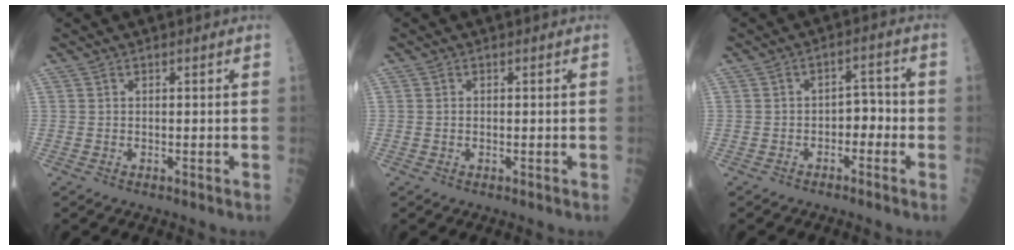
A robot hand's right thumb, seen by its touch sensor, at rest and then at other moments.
{"total": 0.6, "force": [0.0, 0.4, 0.4], "torque": [-0.004, 0.001, 0.000]}
{"total": 3.9, "force": [-1.6, 2.6, 2.5], "torque": [-0.009, 0.027, -0.031]}